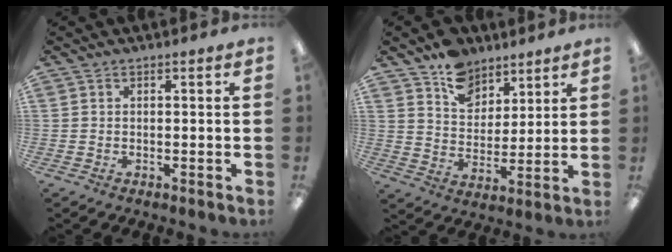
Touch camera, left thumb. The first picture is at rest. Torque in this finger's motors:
{"motor_torque": [1.33, 0.61, 1.14, -1.09, 0.04]}